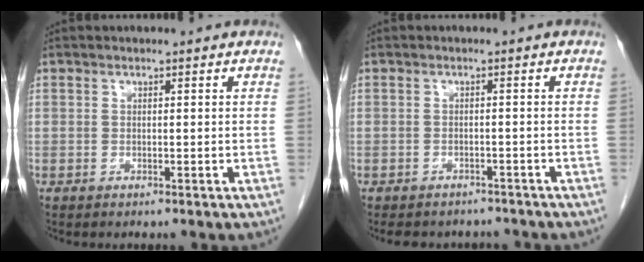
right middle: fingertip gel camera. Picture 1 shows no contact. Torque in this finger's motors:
{"motor_torque": [0.00, 0.00, 0.04, 0.02]}